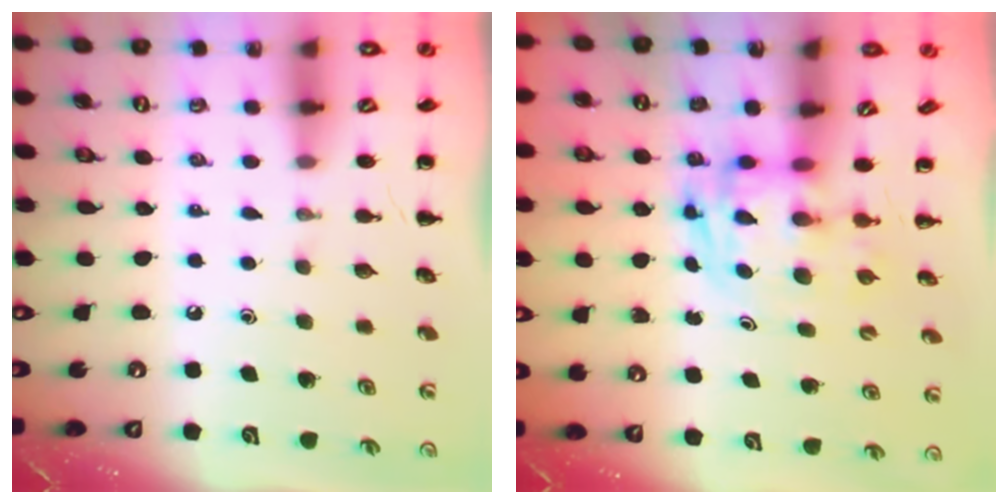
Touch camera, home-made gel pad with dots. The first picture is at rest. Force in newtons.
{"total": 2.8, "press": 2.7, "slide": 0.5}